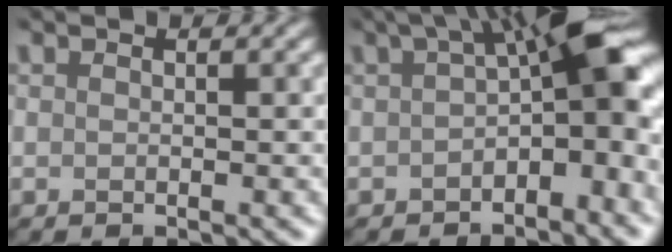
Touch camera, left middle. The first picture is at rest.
{"total": 8.1, "force": [0.6, 2.4, 7.7], "torque": [-0.101, 0.028, -0.001]}